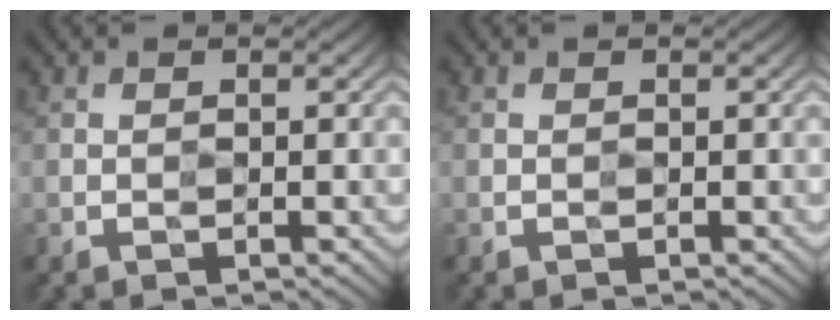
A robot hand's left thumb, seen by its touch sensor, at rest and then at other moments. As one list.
[{"total": 0.0}]